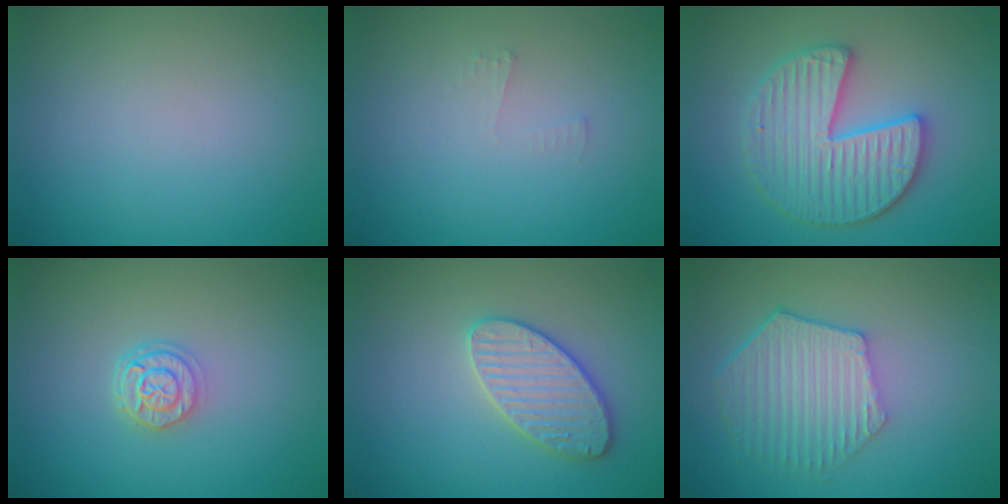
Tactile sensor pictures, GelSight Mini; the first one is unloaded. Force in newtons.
{"total": 0.7, "press": 0.7, "slide": 0.1}
{"total": 6.0, "press": 6.0, "slide": 0.9}
{"total": 2.5, "press": 2.0, "slide": 1.5}
{"total": 3.6, "press": 3.5, "slide": 0.6}
{"total": 5.9, "press": 4.4, "slide": 3.8}